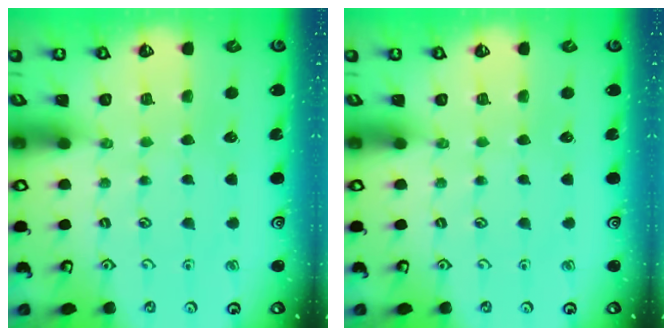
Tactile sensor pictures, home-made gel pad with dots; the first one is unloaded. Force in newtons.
{"total": 0.0}